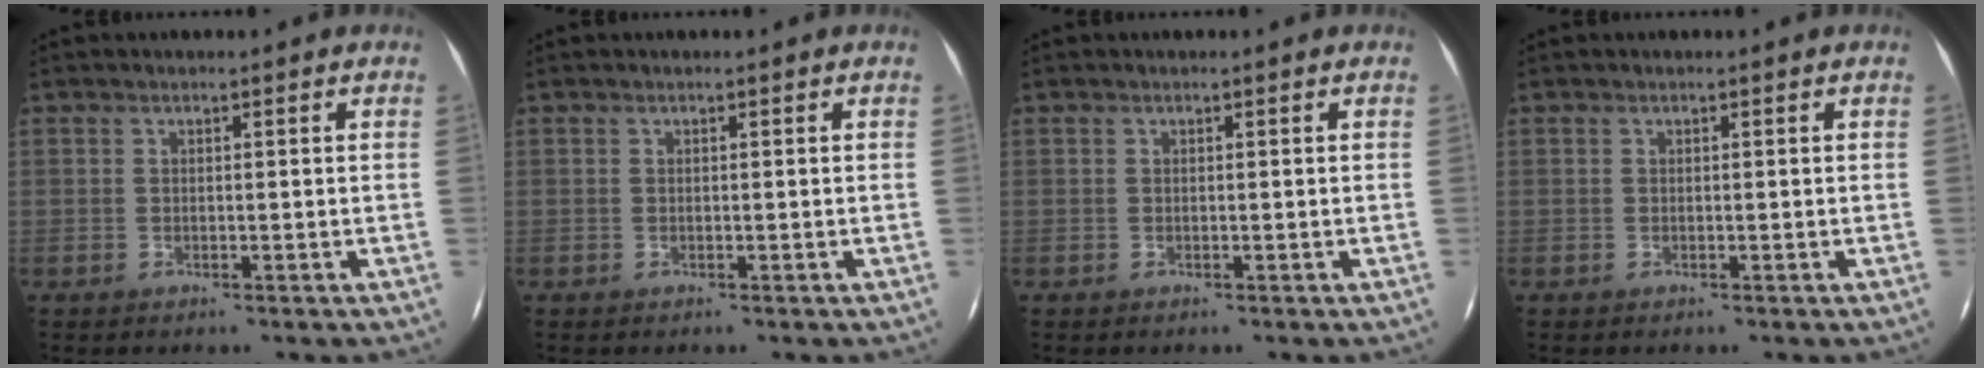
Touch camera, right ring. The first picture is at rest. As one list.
[{"total": 0.0}, {"total": 0.0}, {"total": 0.0}]